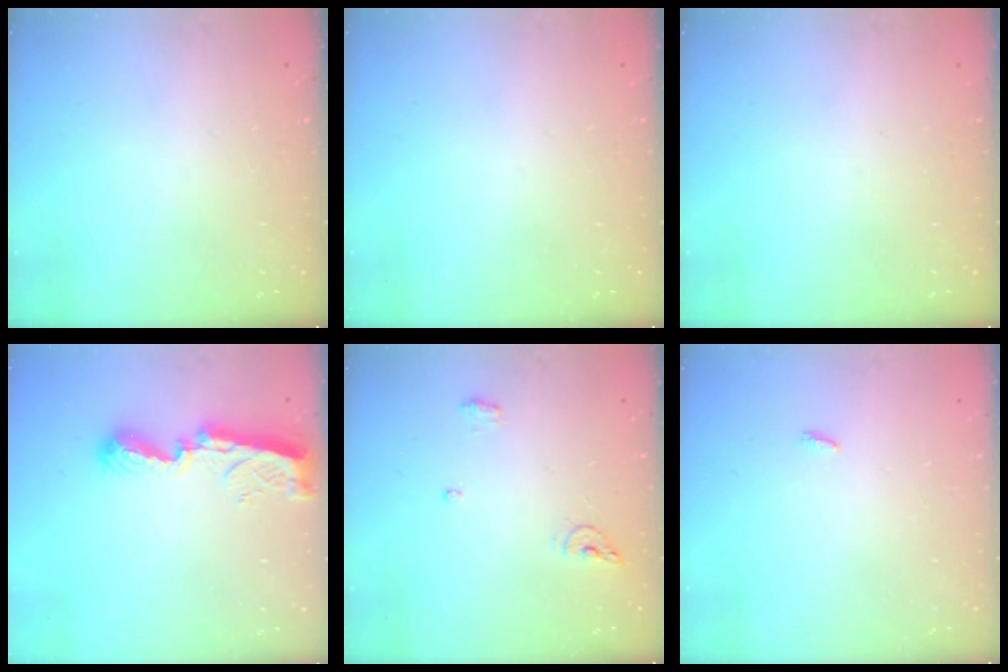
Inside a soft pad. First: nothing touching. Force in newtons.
{"total": 0.0}
{"total": 0.0}
{"total": 9.9, "press": 9.9, "slide": 0.5}
{"total": 6.2, "press": 6.0, "slide": 1.4}
{"total": 2.3, "press": 2.3, "slide": 0.3}